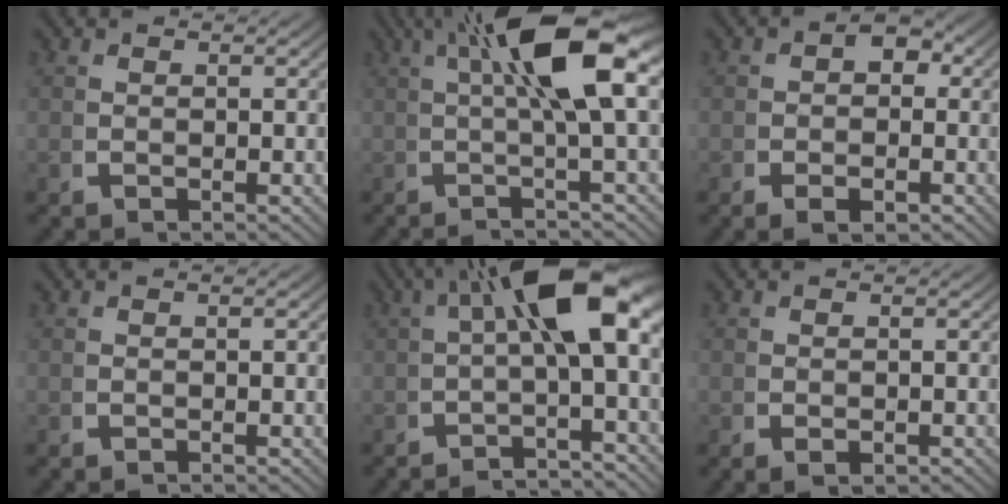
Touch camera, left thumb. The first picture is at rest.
{"total": 10.5, "force": [1.2, 2.7, 10.1], "torque": [-0.148, 0.012, 0.014]}
{"total": 3.7, "force": [-0.3, 2.7, 2.5], "torque": [-0.030, -0.012, -0.005]}
{"total": 0.0}
{"total": 11.0, "force": [0.1, 4.4, 10.1], "torque": [-0.142, 0.005, -0.001]}
{"total": 1.1, "force": [-0.3, 0.8, 0.8], "torque": [-0.016, -0.009, -0.001]}